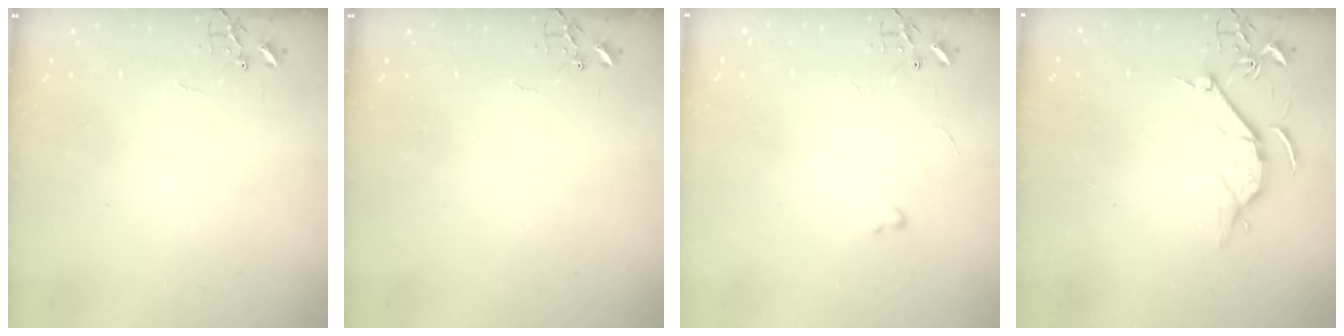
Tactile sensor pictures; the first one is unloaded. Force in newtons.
{"total": 0.0}
{"total": 2.4, "press": 2.3, "slide": 0.4}
{"total": 8.4, "press": 8.3, "slide": 1.0}